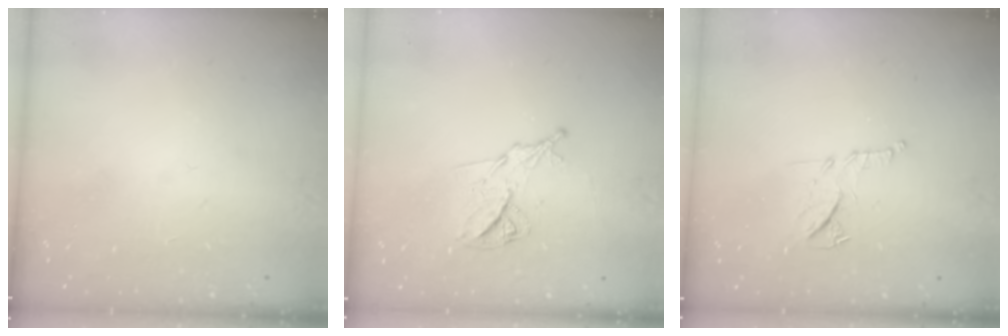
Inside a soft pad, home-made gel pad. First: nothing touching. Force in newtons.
{"total": 10.0, "press": 10.0, "slide": 0.1}
{"total": 9.1, "press": 9.1, "slide": 0.2}